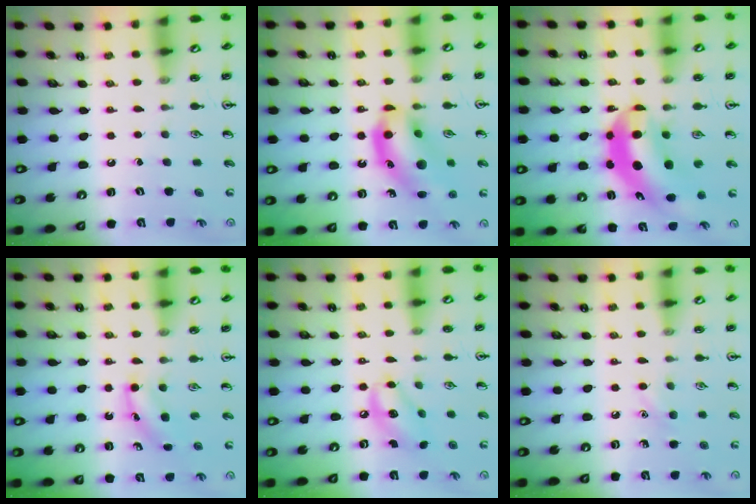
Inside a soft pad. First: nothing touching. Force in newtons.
{"total": 14.8, "press": 14.6, "slide": 2.6}
{"total": 8.3, "press": 8.0, "slide": 2.3}
{"total": 3.7, "press": 3.5, "slide": 1.1}
{"total": 8.1, "press": 8.0, "slide": 1.6}
{"total": 5.6, "press": 5.3, "slide": 1.7}